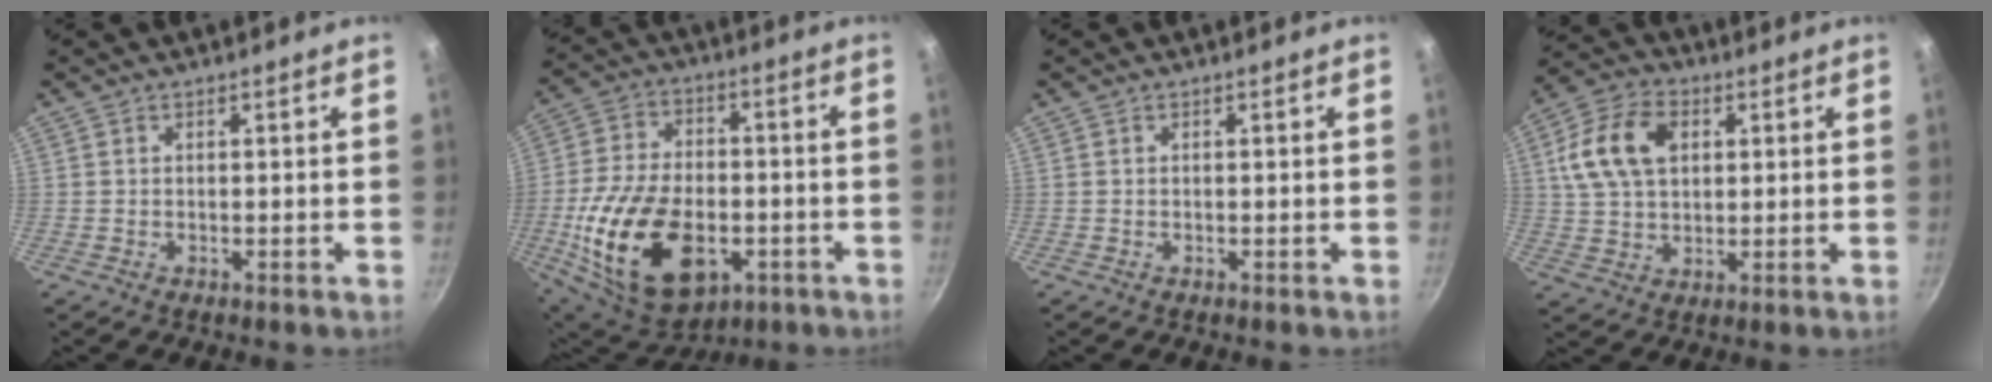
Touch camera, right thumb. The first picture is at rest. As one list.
[{"total": 23.3, "force": [-6.1, 14.1, 17.5], "torque": [-0.312, 0.015, -0.091]}, {"total": 0.0}, {"total": 12.8, "force": [3.3, 8.7, 8.8], "torque": [-0.149, 0.007, 0.053]}]